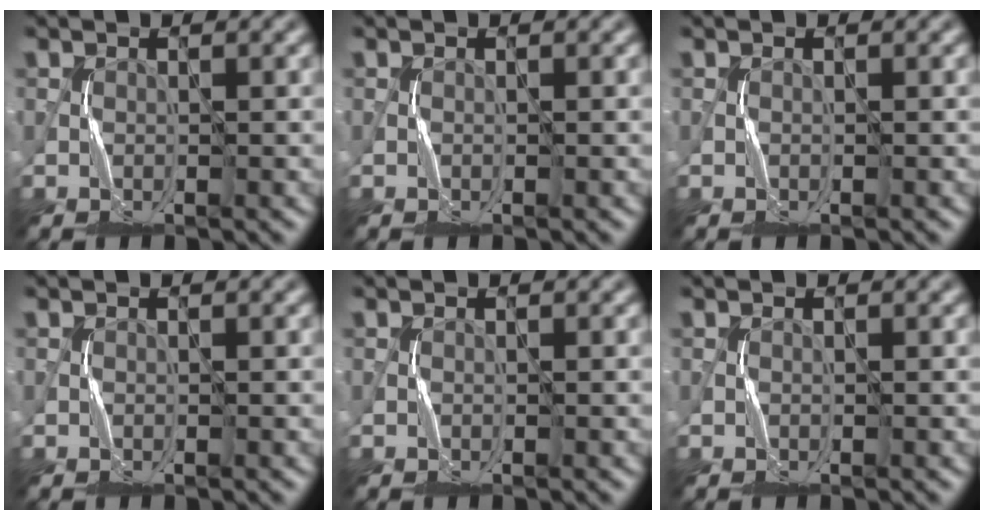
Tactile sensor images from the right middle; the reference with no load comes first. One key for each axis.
{"total": 0.0}
{"total": 0.0}
{"total": 0.0}
{"total": 0.0}
{"total": 0.0}